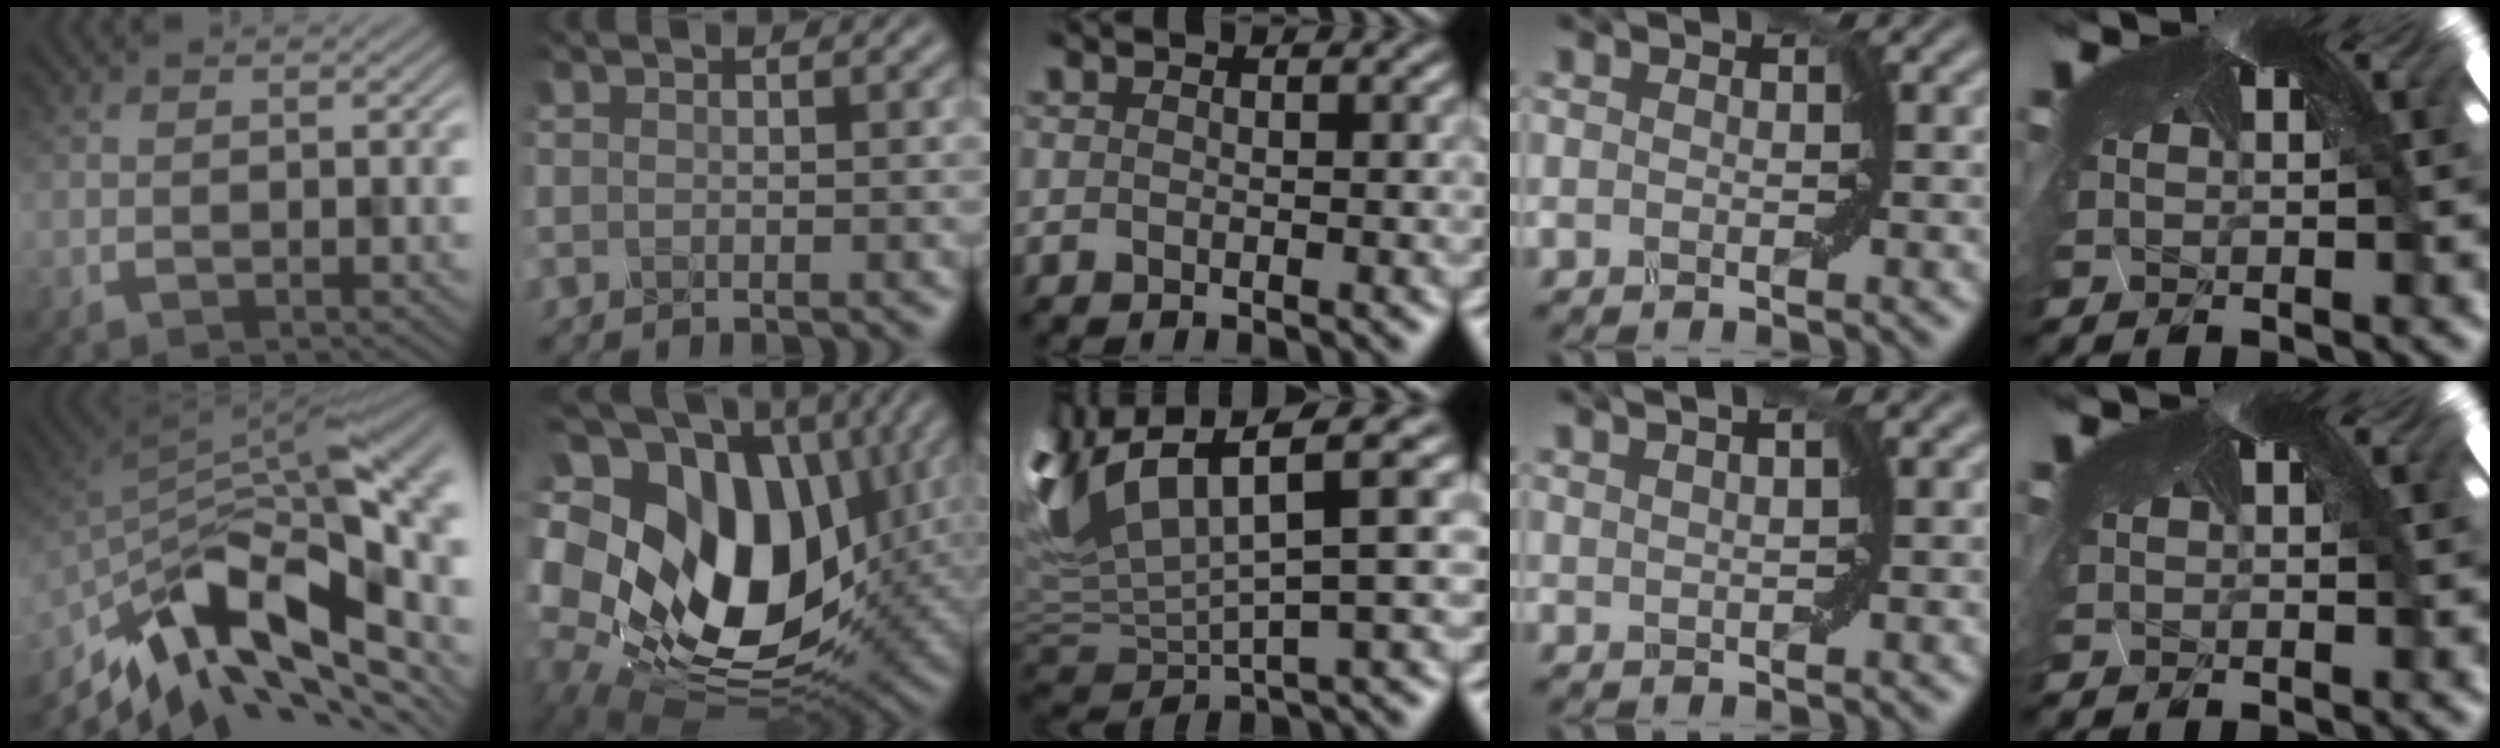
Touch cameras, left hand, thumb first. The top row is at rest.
{"thumb": {"total": 14.5, "force": [-3.6, 6.3, 12.6], "torque": [-0.220, -0.010, -0.065]}, "index": {"total": 17.9, "force": [4.3, 12.8, 11.8], "torque": [-0.231, 0.031, 0.073]}, "middle": {"total": 8.6, "force": [5.6, 2.7, 6.0], "torque": [-0.143, 0.004, 0.106]}, "ring": {"total": 0.9, "force": [0.6, -0.8, 0.0], "torque": [-0.009, -0.003, 0.019]}}